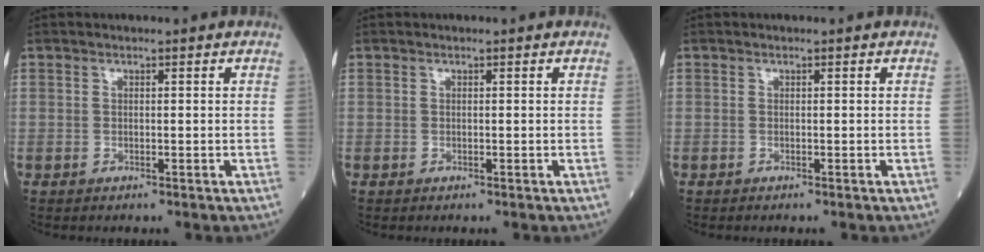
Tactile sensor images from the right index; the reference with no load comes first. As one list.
[{"total": 0.0}, {"total": 0.0}]